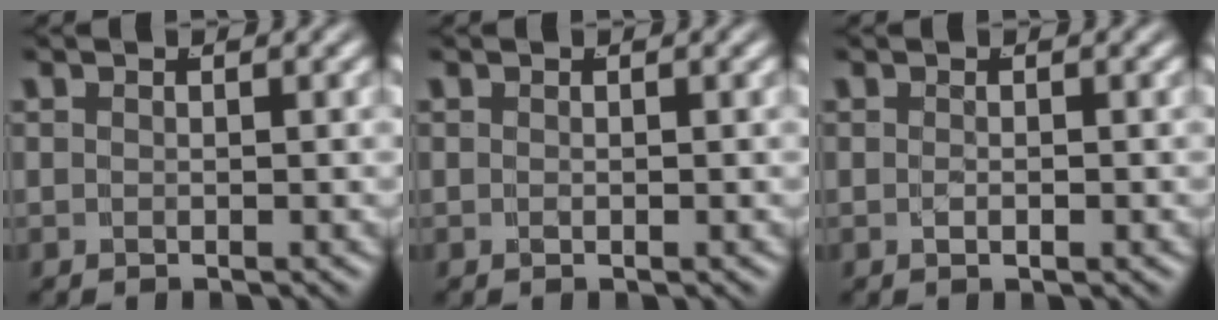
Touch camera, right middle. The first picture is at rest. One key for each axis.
{"total": 0.0}
{"total": 0.6, "fx": -0.3, "fy": -0.3, "fz": 0.4, "tx": -0.009, "ty": -0.006, "tz": 0.000}